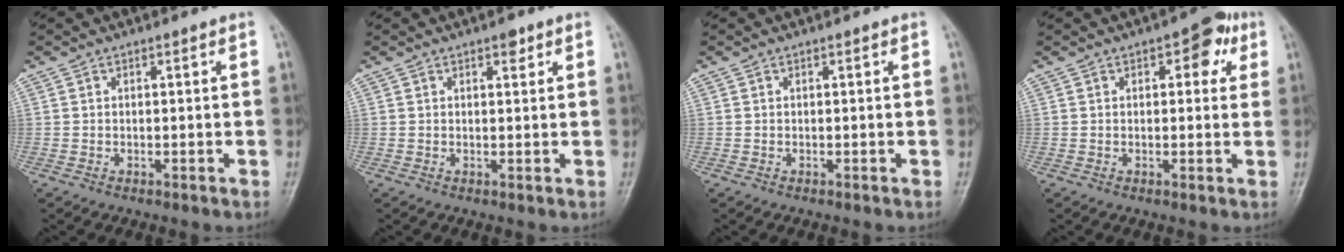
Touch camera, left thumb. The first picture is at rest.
{"total": 2.0, "force": [1.2, 0.9, 1.3], "torque": [-0.012, -0.004, 0.016]}
{"total": 0.0}
{"total": 6.2, "force": [2.5, 3.2, 4.7], "torque": [-0.028, -0.001, 0.021]}